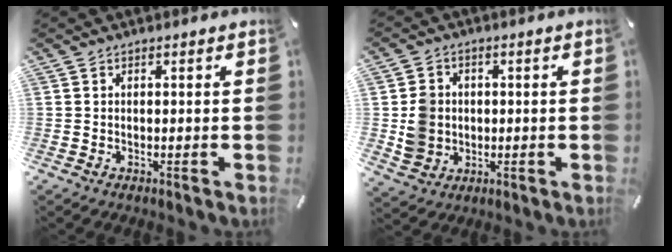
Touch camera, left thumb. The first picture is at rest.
{"total": 7.3, "force": [0.0, 6.9, 2.2], "torque": [-0.050, 0.013, 0.003]}